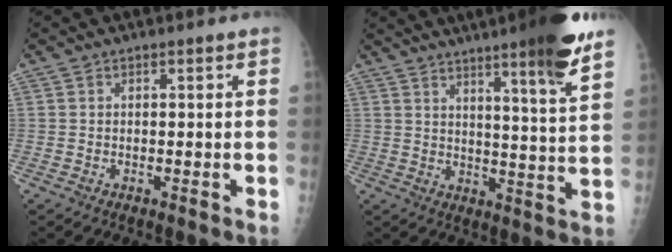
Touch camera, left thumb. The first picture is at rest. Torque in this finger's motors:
{"motor_torque": [2.53, 0.98, 1.62, -1.14, 0.24]}